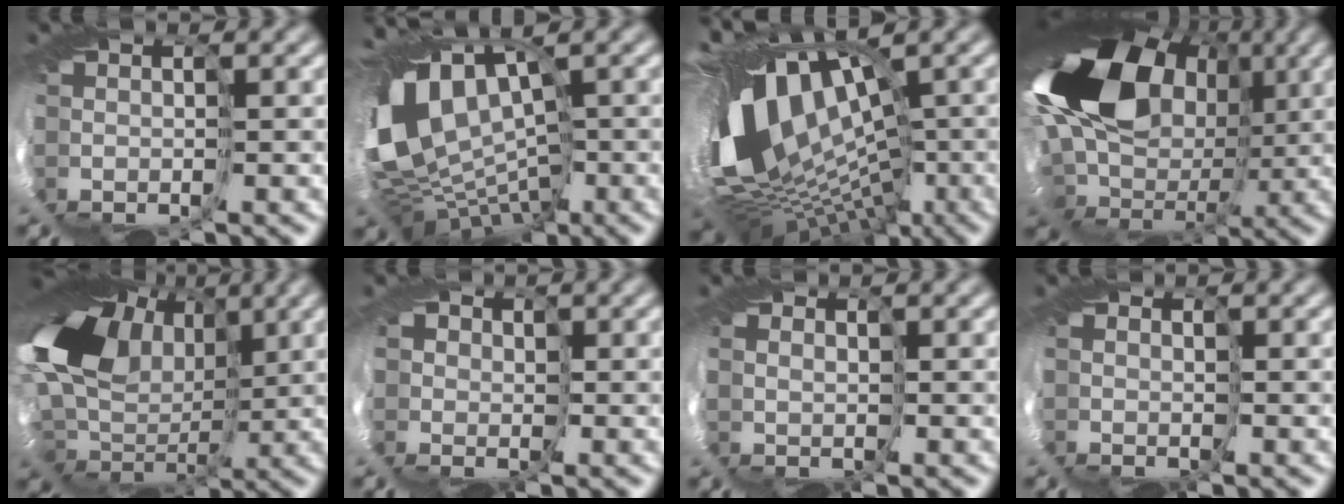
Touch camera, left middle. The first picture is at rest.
{"total": 11.3, "force": [1.2, 7.6, 8.3], "torque": [-0.204, -0.025, 0.041]}
{"total": 13.5, "force": [0.2, 8.0, 10.8], "torque": [-0.224, 0.001, 0.007]}
{"total": 20.0, "force": [3.2, 16.0, 11.6], "torque": [-0.218, -0.011, -0.008]}
{"total": 16.5, "force": [4.5, 11.8, 10.6], "torque": [-0.204, -0.001, 0.063]}
{"total": 5.3, "force": [2.2, 4.5, 1.6], "torque": [-0.048, 0.021, -0.007]}
{"total": 1.4, "force": [1.3, 0.3, -0.4], "torque": [-0.009, 0.006, 0.019]}
{"total": 1.2, "force": [0.9, 0.5, -0.5], "torque": [-0.008, 0.002, 0.009]}